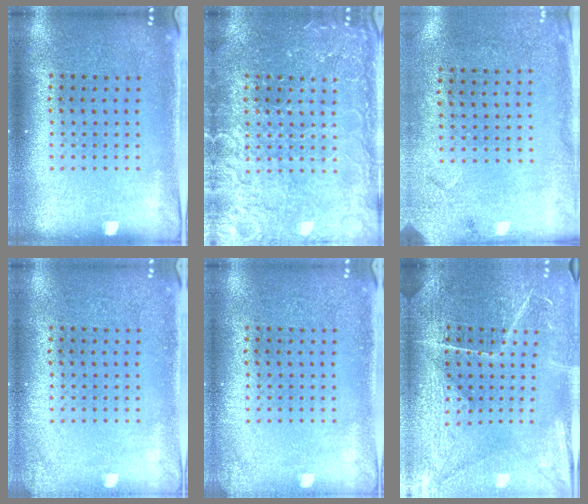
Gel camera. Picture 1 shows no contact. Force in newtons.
{"total": 3.7, "press": 3.6, "slide": 0.5}
{"total": 2.7, "press": 2.2, "slide": 1.6}
{"total": 0.9, "press": 0.9, "slide": 0.1}
{"total": 0.9, "press": 0.9, "slide": 0.1}
{"total": 3.9, "press": 3.8, "slide": 1.1}